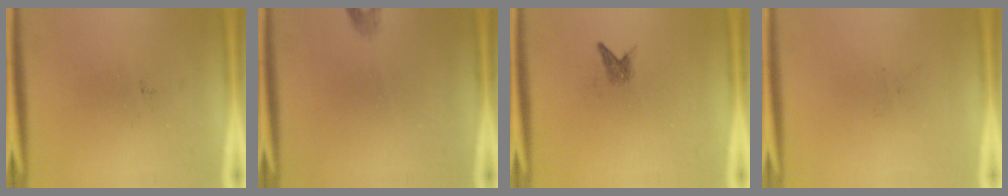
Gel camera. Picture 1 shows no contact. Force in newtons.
{"total": 1.0}
{"total": 1.3}
{"total": 0.0}